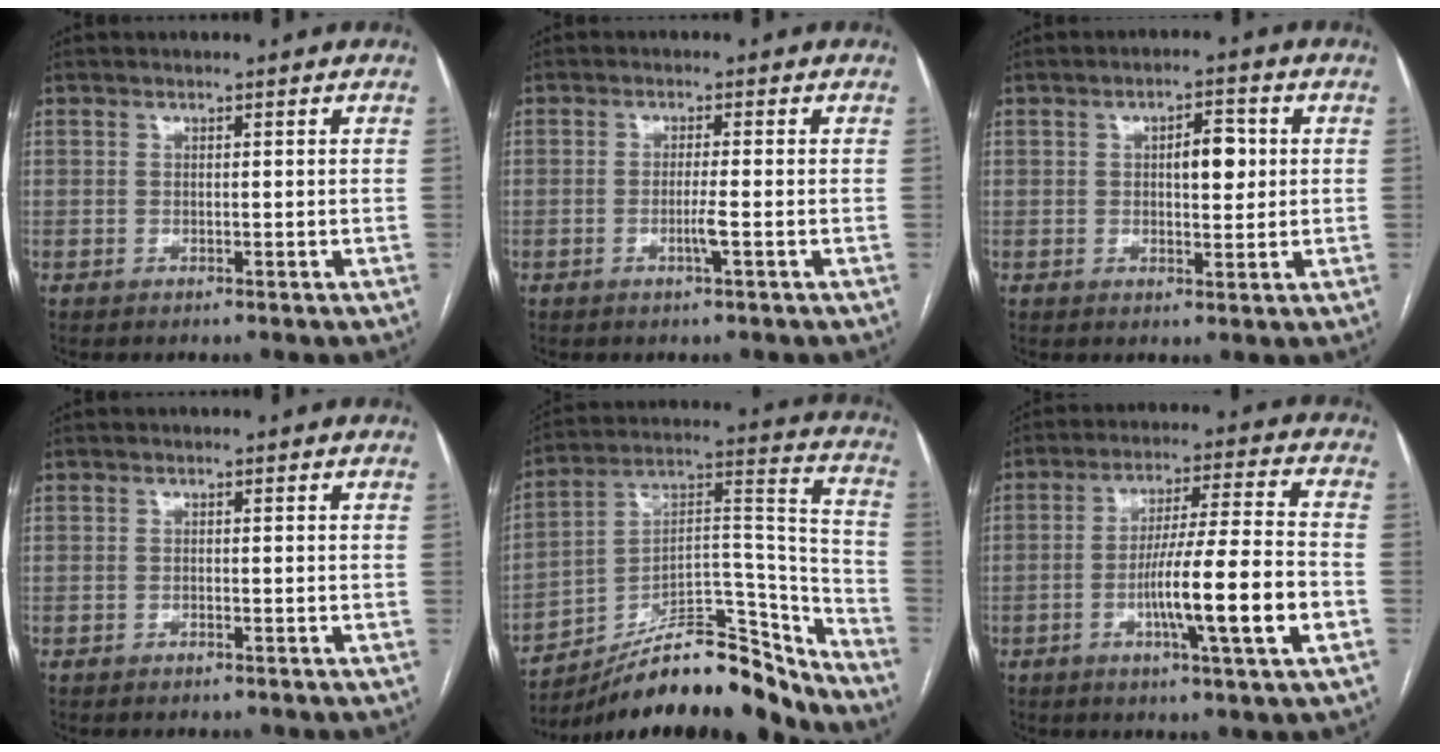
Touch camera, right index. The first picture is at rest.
{"total": 2.4, "force": [-0.8, -0.3, 2.3], "torque": [-0.045, -0.004, -0.015]}
{"total": 4.8, "force": [0.8, 1.9, 4.3], "torque": [-0.063, 0.007, 0.013]}
{"total": 0.7, "force": [-0.6, 0.2, 0.2], "torque": [-0.007, -0.001, -0.008]}
{"total": 23.7, "force": [-20.0, 6.0, 11.1], "torque": [-0.145, 0.053, -0.314]}
{"total": 13.6, "force": [-4.0, -0.2, 13.0], "torque": [-0.222, -0.002, -0.069]}